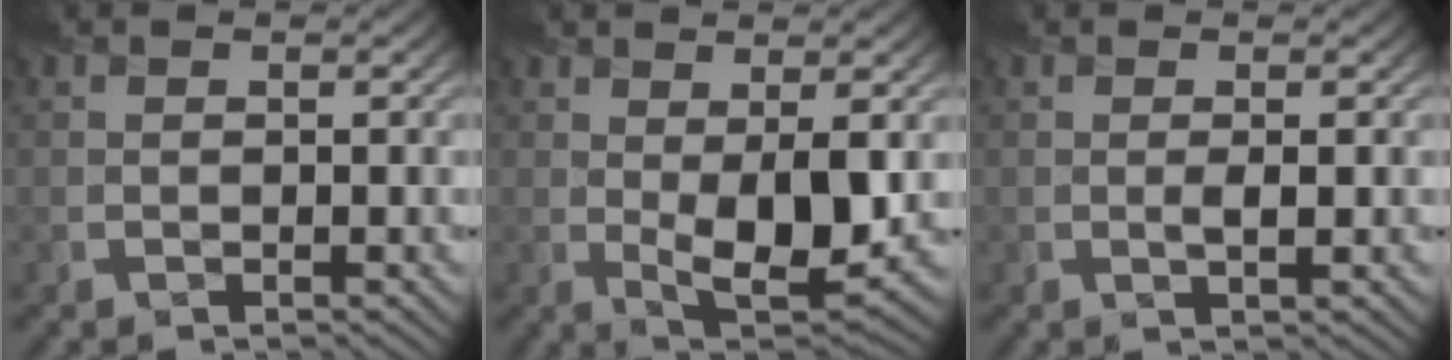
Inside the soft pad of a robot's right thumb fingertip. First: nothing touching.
{"total": 8.1, "force": [-0.2, 3.6, 7.3], "torque": [-0.146, -0.017, 0.011]}
{"total": 1.5, "force": [0.1, 0.5, 1.4], "torque": [-0.027, -0.002, 0.002]}